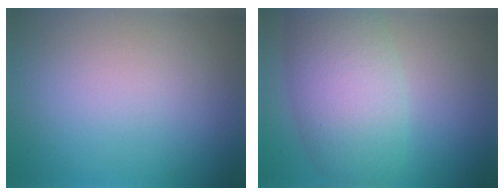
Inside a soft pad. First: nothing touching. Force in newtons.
{"total": 7.9, "press": 7.9, "slide": 0.3}